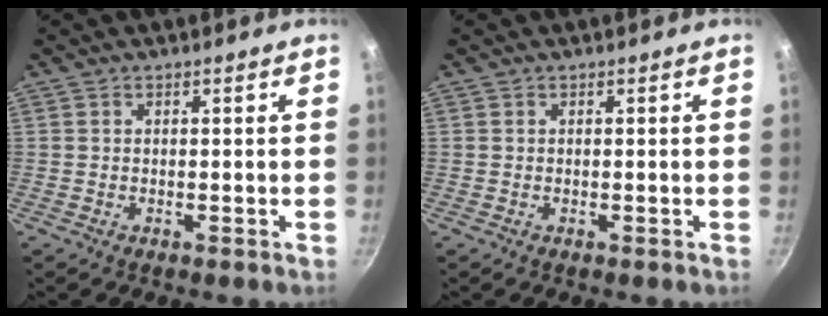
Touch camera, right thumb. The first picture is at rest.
{"total": 0.0}